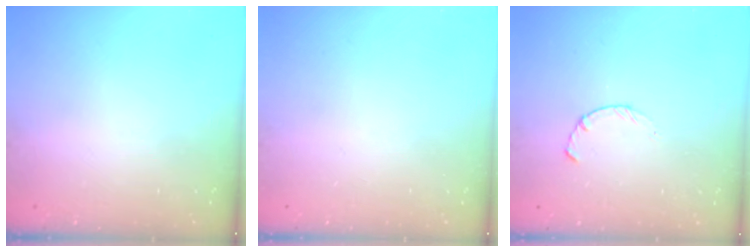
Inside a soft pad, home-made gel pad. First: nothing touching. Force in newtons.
{"total": 0.0}
{"total": 2.4, "press": 2.3, "slide": 0.4}